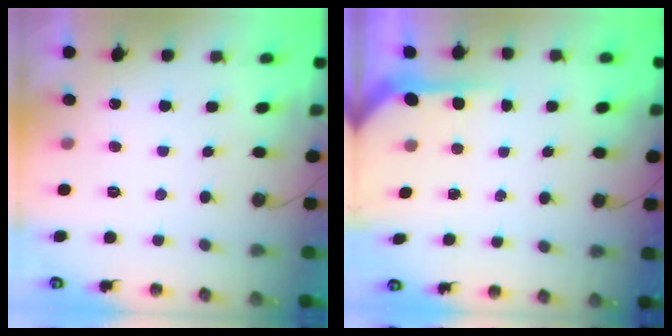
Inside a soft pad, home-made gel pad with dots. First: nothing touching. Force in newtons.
{"total": 4.4, "press": 4.4, "slide": 0.5}